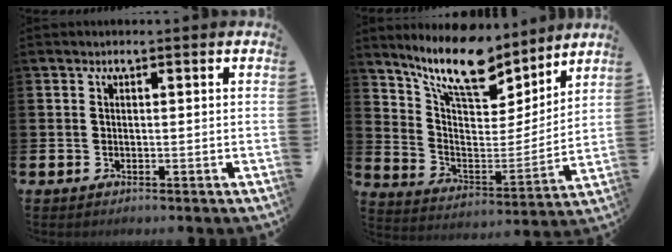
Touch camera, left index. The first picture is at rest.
{"total": 12.4, "force": [10.7, 3.6, 5.1], "torque": [-0.122, -0.070, 0.184]}